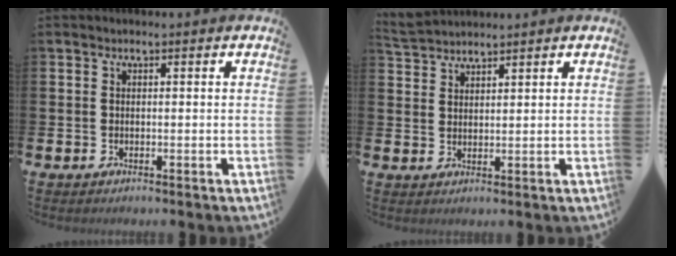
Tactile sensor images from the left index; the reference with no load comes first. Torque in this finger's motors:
{"motor_torque": [0.90, -1.24, 0.41, 0.14]}